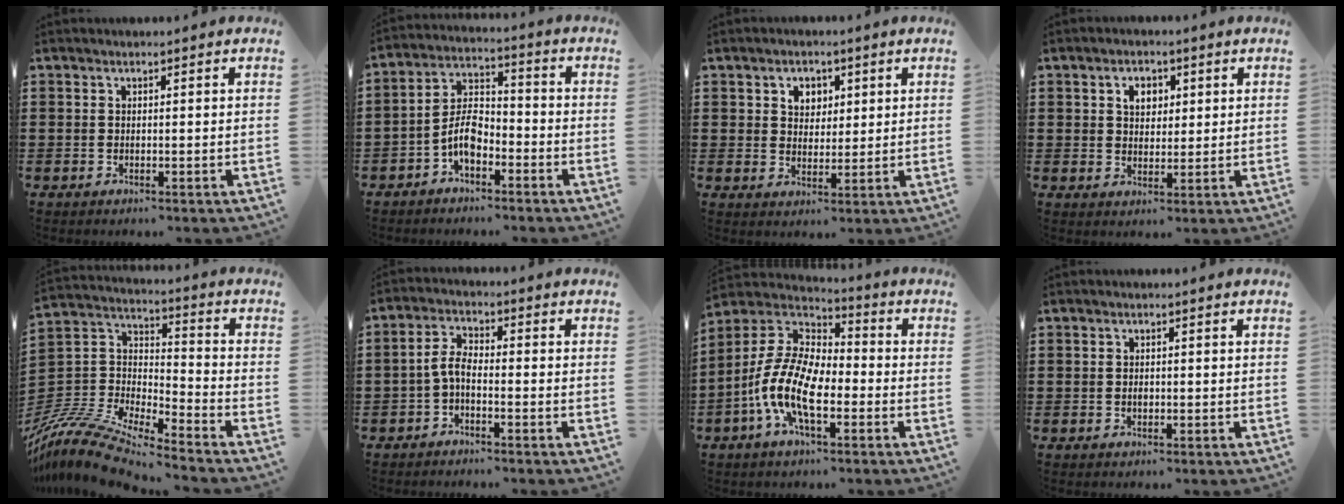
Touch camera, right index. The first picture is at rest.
{"total": 6.2, "force": [-3.0, 3.1, 4.5], "torque": [-0.105, 0.006, -0.063]}
{"total": 3.5, "force": [1.6, 3.0, 1.2], "torque": [-0.028, 0.010, 0.024]}
{"total": 3.5, "force": [1.2, 2.6, 1.9], "torque": [-0.040, 0.010, 0.017]}
{"total": 11.9, "force": [-10.9, 1.9, 4.4], "torque": [-0.119, 0.010, -0.227]}
{"total": 3.7, "force": [-1.5, 1.4, 3.0], "torque": [-0.078, 0.002, -0.037]}
{"total": 12.5, "force": [-4.5, 5.7, 10.2], "torque": [-0.251, -0.010, -0.095]}
{"total": 1.0, "force": [-0.1, 0.6, 0.8], "torque": [-0.017, 0.001, -0.002]}